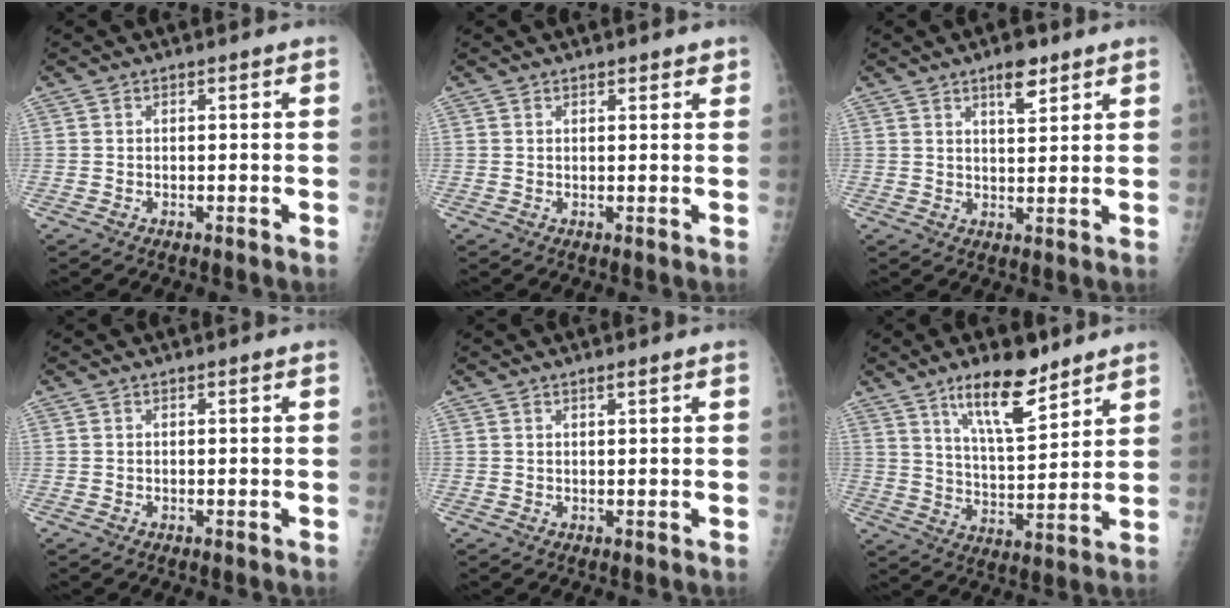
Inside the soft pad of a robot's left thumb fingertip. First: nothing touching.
{"total": 1.7, "force": [1.3, 0.7, 0.8], "torque": [0.001, -0.004, 0.014]}
{"total": 5.1, "force": [3.3, 1.9, 3.4], "torque": [-0.040, -0.020, 0.051]}
{"total": 0.0}
{"total": 0.7, "force": [0.5, 0.0, 0.5], "torque": [-0.008, -0.002, 0.009]}
{"total": 12.3, "force": [8.4, 3.9, 8.2], "torque": [-0.118, -0.057, 0.147]}